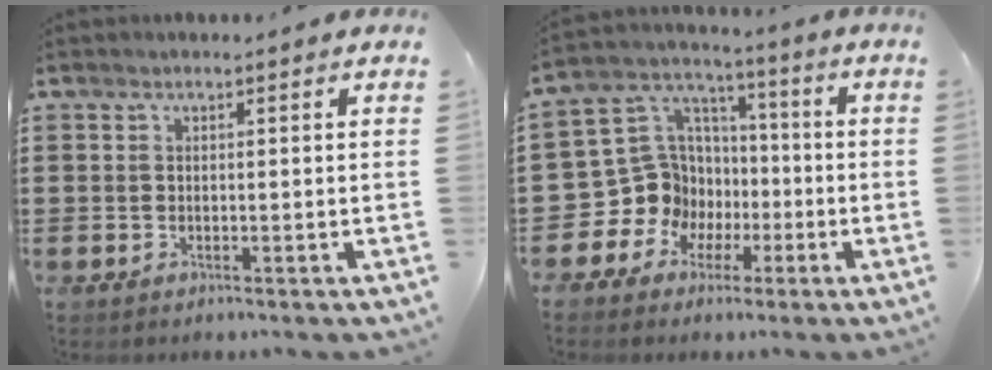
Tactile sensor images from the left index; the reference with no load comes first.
{"total": 10.9, "force": [-1.8, 10.6, 2.1], "torque": [-0.094, -0.011, -0.024]}